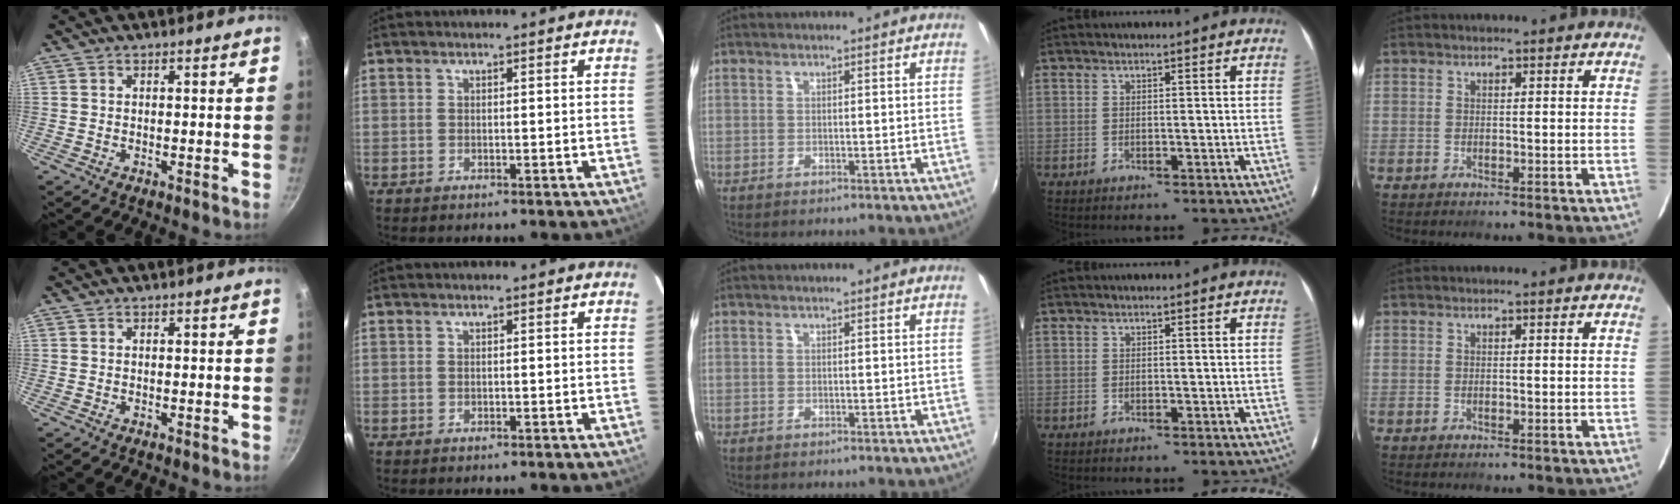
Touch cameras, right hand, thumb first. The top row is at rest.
{}